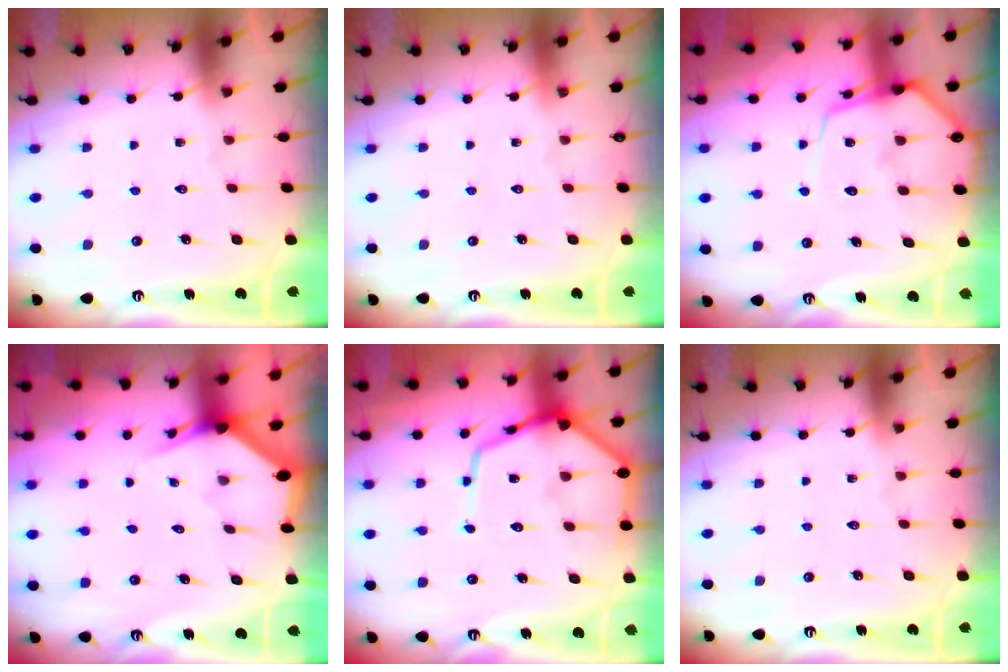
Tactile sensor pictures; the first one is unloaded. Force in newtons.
{"total": 0.0}
{"total": 9.9, "press": 9.8, "slide": 1.1}
{"total": 2.6, "press": 2.6, "slide": 0.2}
{"total": 13.0, "press": 13.0, "slide": 1.1}
{"total": 0.0}